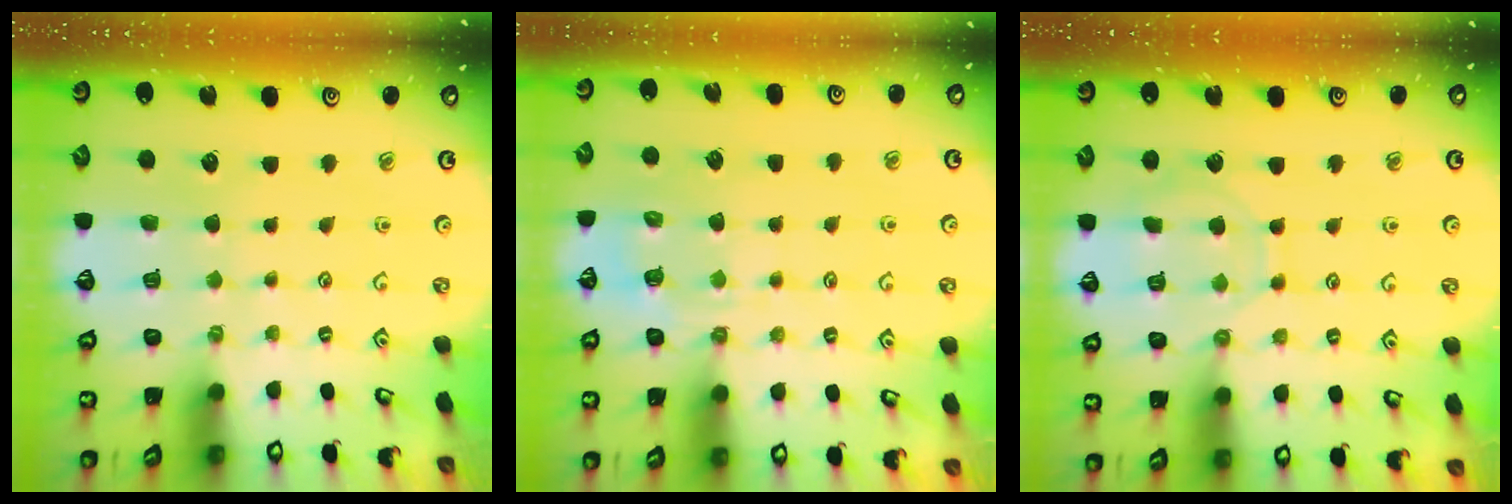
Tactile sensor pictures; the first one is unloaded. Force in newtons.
{"total": 6.7, "press": 6.7, "slide": 0.8}
{"total": 9.3, "press": 9.2, "slide": 0.9}